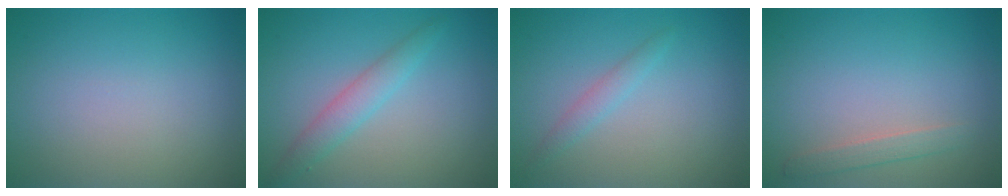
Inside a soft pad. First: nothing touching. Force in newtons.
{"total": 2.4, "press": 2.4, "slide": 0.1}
{"total": 1.3, "press": 1.3, "slide": 0.1}
{"total": 1.4, "press": 1.4, "slide": 0.0}